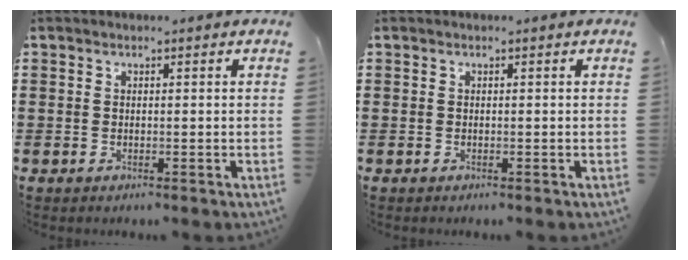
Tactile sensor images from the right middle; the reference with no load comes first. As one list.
[{"total": 0.0}]